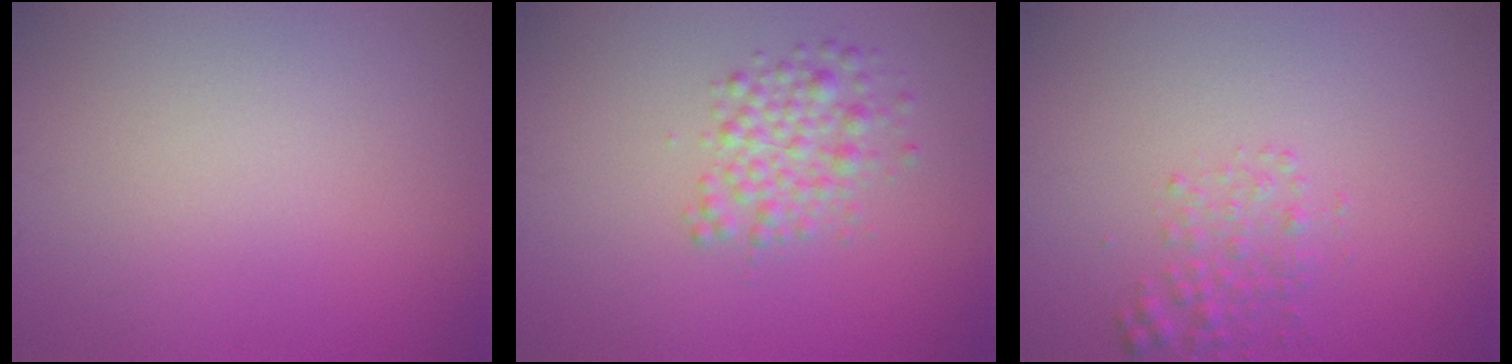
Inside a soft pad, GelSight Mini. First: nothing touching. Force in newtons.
{"total": 2.9, "press": 2.9, "slide": 0.1}
{"total": 1.7, "press": 1.7, "slide": 0.1}